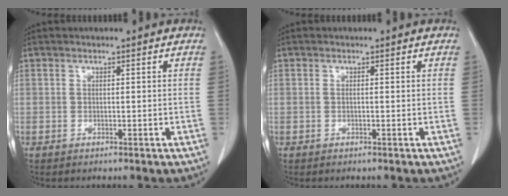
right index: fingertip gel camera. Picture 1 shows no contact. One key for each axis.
{"total": 0.0}